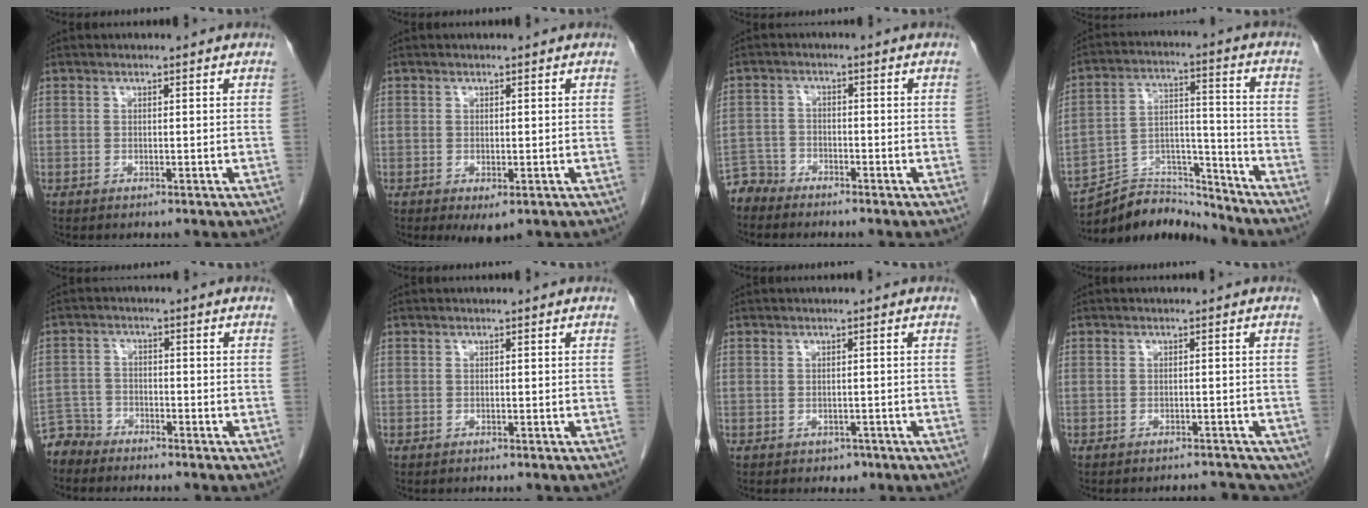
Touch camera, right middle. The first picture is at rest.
{"total": 2.5, "force": [-1.0, 1.1, 2.0], "torque": [-0.027, -0.006, -0.004]}
{"total": 3.5, "force": [-3.3, 0.9, -0.8], "torque": [0.017, -0.005, -0.064]}
{"total": 12.2, "force": [-12.0, 1.8, 0.6], "torque": [-0.004, 0.040, -0.209]}
{"total": 3.7, "force": [-3.5, 1.0, -0.8], "torque": [0.015, -0.006, -0.069]}
{"total": 0.0}
{"total": 1.3, "force": [-0.8, 1.0, 0.4], "torque": [-0.005, 0.002, -0.006]}
{"total": 5.5, "force": [-4.2, 2.9, 1.9], "torque": [-0.014, 0.002, -0.045]}